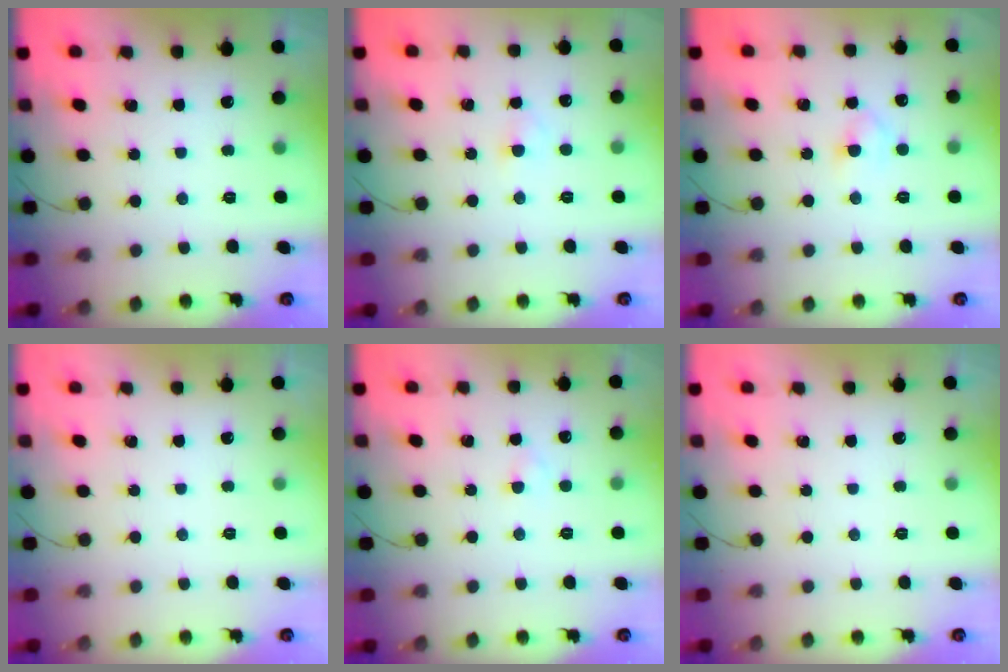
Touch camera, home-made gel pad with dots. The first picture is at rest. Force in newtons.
{"total": 2.1, "press": 1.8, "slide": 0.9}
{"total": 3.7, "press": 3.4, "slide": 1.4}
{"total": 0.0}
{"total": 1.6, "press": 1.4, "slide": 0.9}
{"total": 0.0}